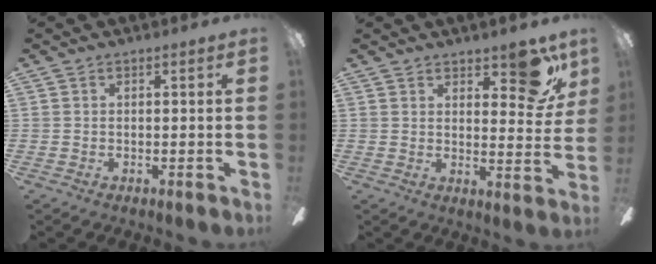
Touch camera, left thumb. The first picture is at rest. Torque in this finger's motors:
{"motor_torque": [0.83, 0.58, 0.71, -0.25, 0.10]}